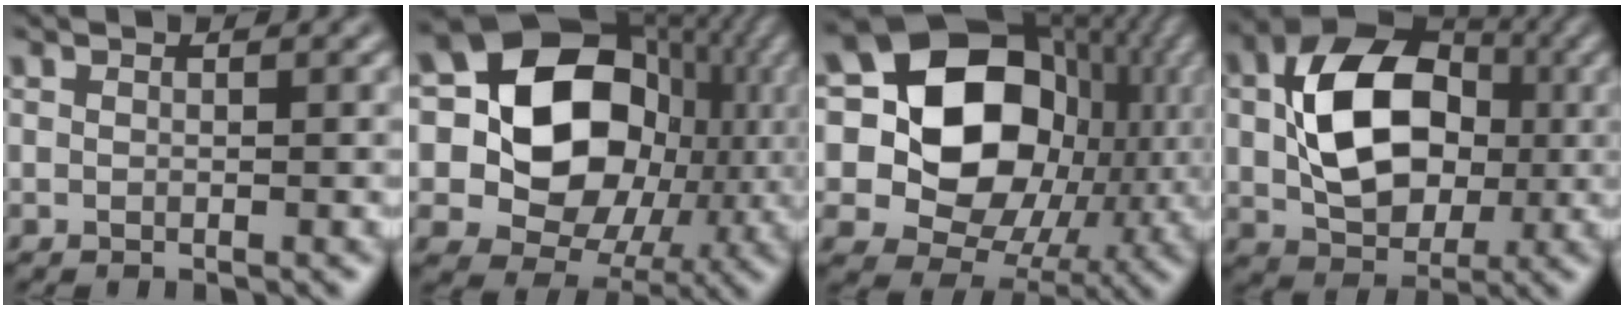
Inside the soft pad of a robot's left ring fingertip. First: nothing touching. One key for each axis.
{"total": 14.5, "fx": 0.8, "fy": 11.7, "fz": 8.5, "tx": -0.137, "ty": 0.006, "tz": 0.004}
{"total": 15.9, "fx": 1.4, "fy": 12.9, "fz": 9.2, "tx": -0.161, "ty": 0.008, "tz": 0.017}
{"total": 10.7, "fx": 0.4, "fy": 7.6, "fz": 7.5, "tx": -0.139, "ty": 0.008, "tz": 0.012}